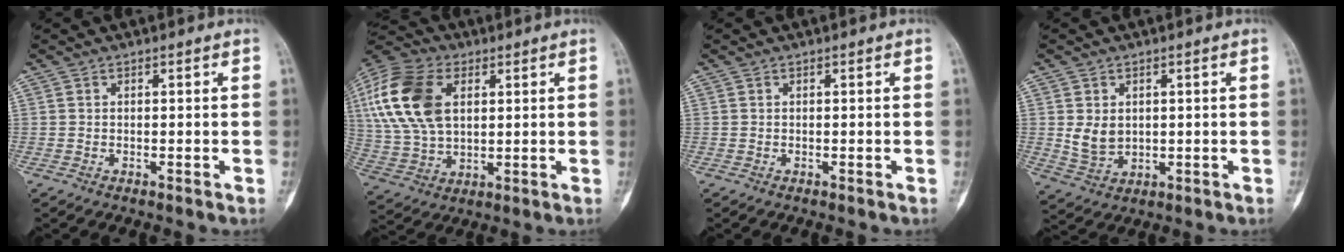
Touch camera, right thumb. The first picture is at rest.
{"total": 19.1, "force": [5.1, 12.0, 14.0], "torque": [-0.300, 0.003, 0.093]}
{"total": 0.0}
{"total": 5.1, "force": [0.7, 3.9, 3.2], "torque": [-0.043, -0.010, 0.028]}